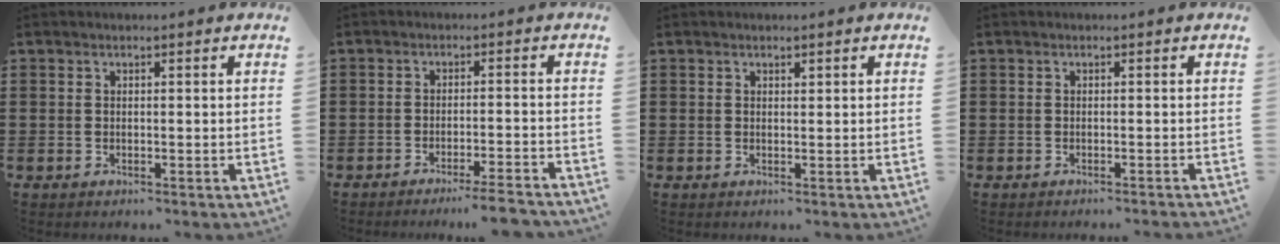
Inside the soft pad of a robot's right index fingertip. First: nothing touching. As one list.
[{"total": 3.8, "force": [-3.4, -0.5, 1.6], "torque": [-0.026, -0.010, -0.066]}, {"total": 0.6, "force": [0.4, 0.4, 0.2], "torque": [-0.004, 0.003, 0.008]}, {"total": 0.6, "force": [-0.5, -0.2, 0.3], "torque": [-0.006, -0.002, -0.011]}]